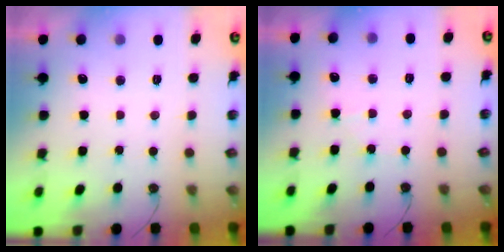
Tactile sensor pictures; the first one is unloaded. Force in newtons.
{"total": 4.8, "press": 4.7, "slide": 0.7}